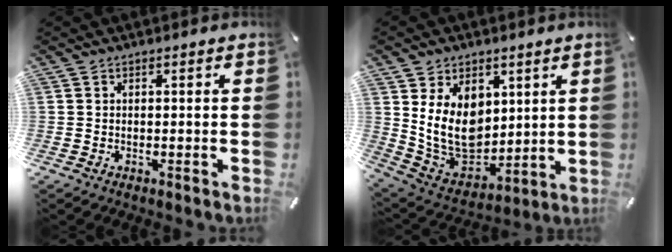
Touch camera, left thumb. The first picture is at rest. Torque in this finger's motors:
{"motor_torque": [0.81, 0.48, 1.83, -0.68, 0.33]}